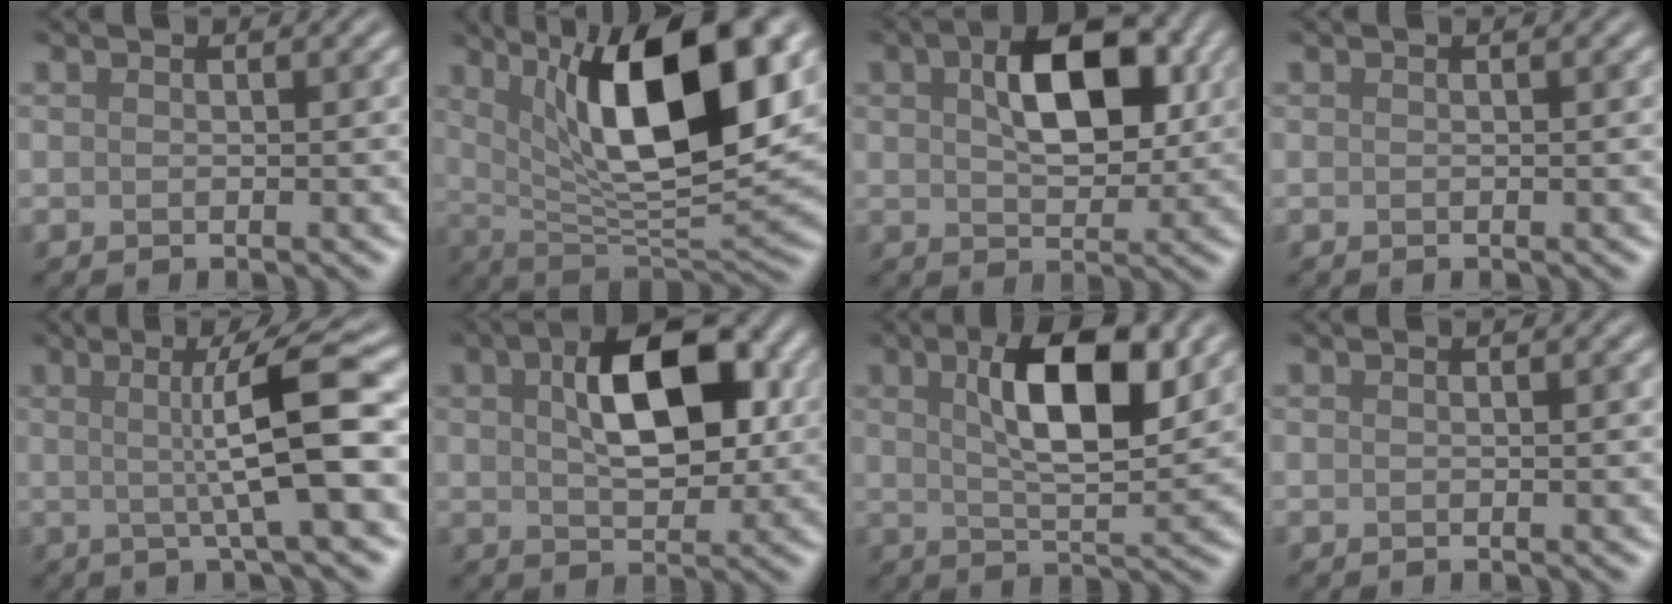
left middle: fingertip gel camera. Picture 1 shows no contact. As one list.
[{"total": 12.8, "force": [4.3, 4.3, 11.3], "torque": [-0.166, -0.004, 0.070]}, {"total": 7.1, "force": [1.8, 3.9, 5.7], "torque": [-0.096, 0.006, 0.030]}, {"total": 0.0}, {"total": 7.3, "force": [0.4, 1.0, 7.3], "torque": [-0.112, 0.007, 0.004]}, {"total": 8.0, "force": [1.8, 4.1, 6.6], "torque": [-0.107, 0.014, 0.029]}, {"total": 8.1, "force": [2.6, 2.6, 7.2], "torque": [-0.118, 0.006, 0.044]}, {"total": 0.0}]